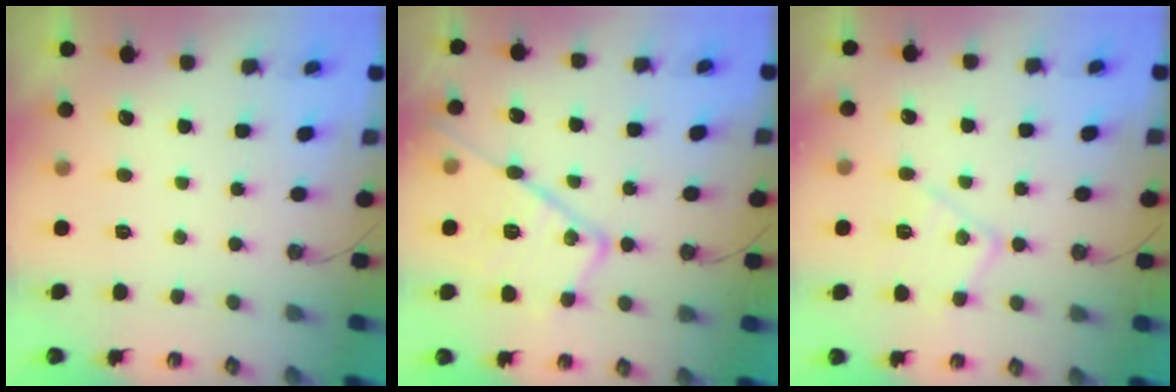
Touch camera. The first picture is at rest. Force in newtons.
{"total": 19.7, "press": 19.6, "slide": 2.0}
{"total": 11.6, "press": 11.6, "slide": 0.7}